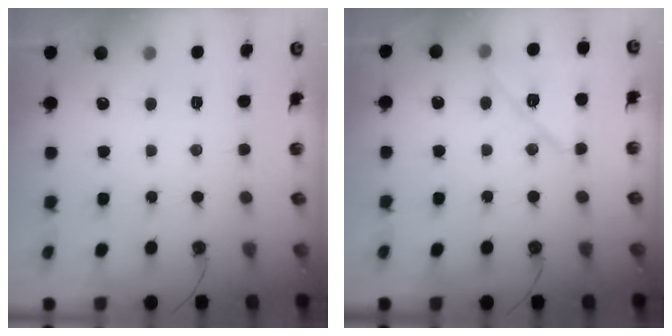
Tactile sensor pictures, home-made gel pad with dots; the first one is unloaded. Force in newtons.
{"total": 11.6, "press": 11.5, "slide": 1.5}